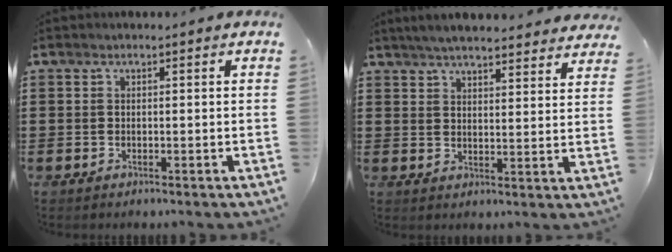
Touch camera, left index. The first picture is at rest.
{"total": 4.8, "force": [4.7, 0.2, 1.1], "torque": [-0.037, -0.016, 0.085]}